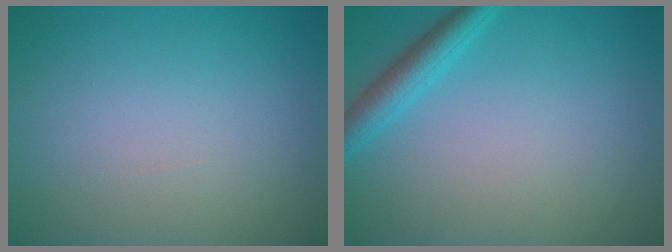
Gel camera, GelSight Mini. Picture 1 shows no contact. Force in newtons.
{"total": 2.7, "press": 2.7, "slide": 0.1}